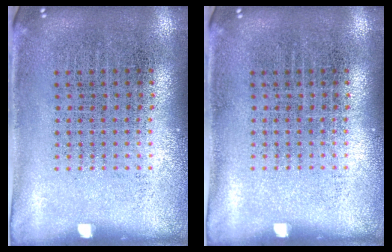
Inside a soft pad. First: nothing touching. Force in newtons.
{"total": 0.0}